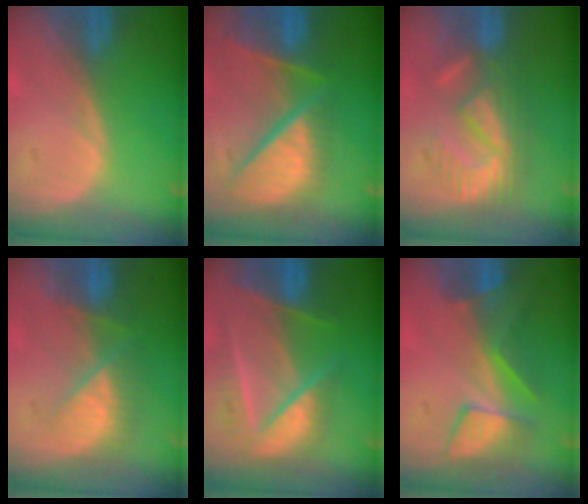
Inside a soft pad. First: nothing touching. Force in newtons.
{"total": 12.1, "press": 10.0, "slide": 6.8}
{"total": 8.2, "press": 7.9, "slide": 2.4}
{"total": 7.5, "press": 6.8, "slide": 3.3}
{"total": 9.3, "press": 8.3, "slide": 4.2}
{"total": 7.5, "press": 6.9, "slide": 3.0}